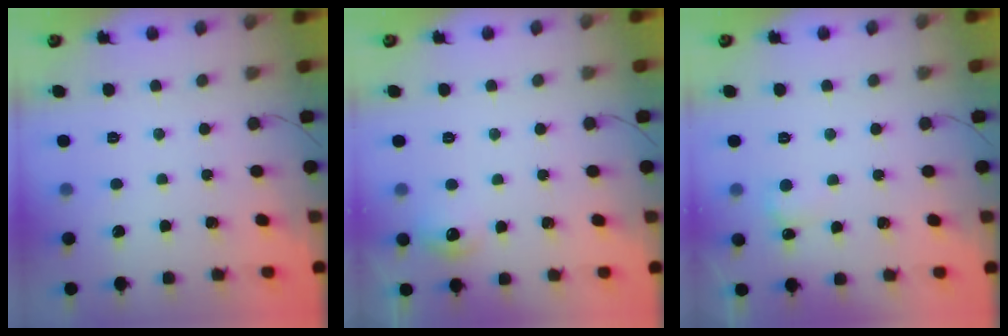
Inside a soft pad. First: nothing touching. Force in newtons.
{"total": 6.9, "press": 6.8, "slide": 1.3}
{"total": 4.3, "press": 4.1, "slide": 1.2}